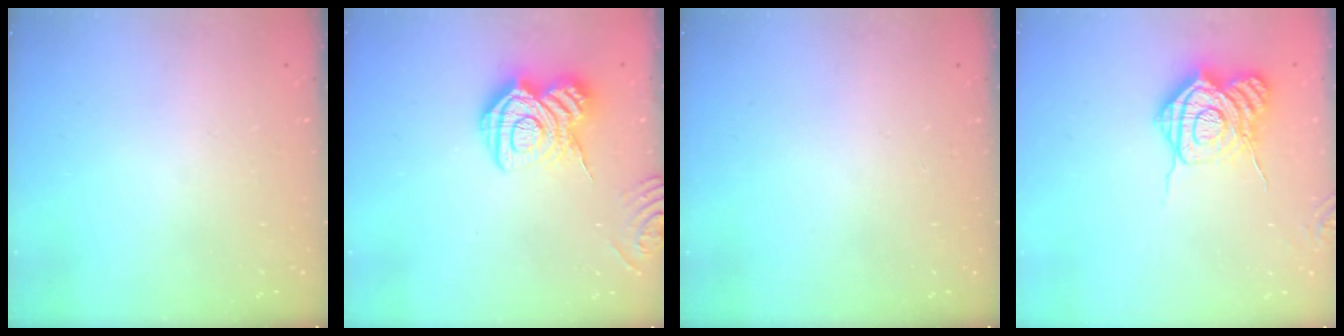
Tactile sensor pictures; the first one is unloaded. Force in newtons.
{"total": 14.7, "press": 14.6, "slide": 1.0}
{"total": 0.0}
{"total": 15.5, "press": 15.5, "slide": 1.1}